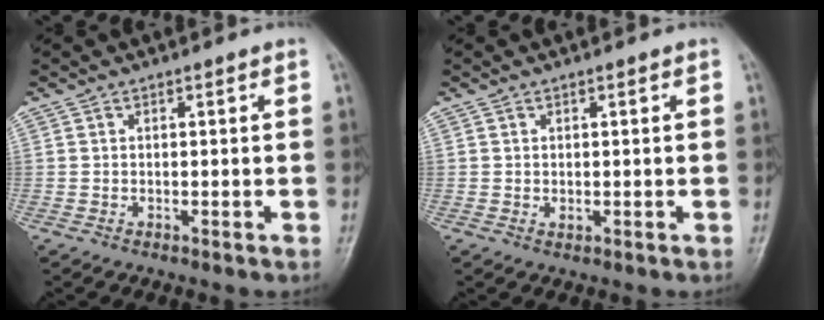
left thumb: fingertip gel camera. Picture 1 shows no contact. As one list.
[{"total": 1.0, "force": [0.1, 0.7, 0.8], "torque": [-0.008, -0.002, 0.003]}]